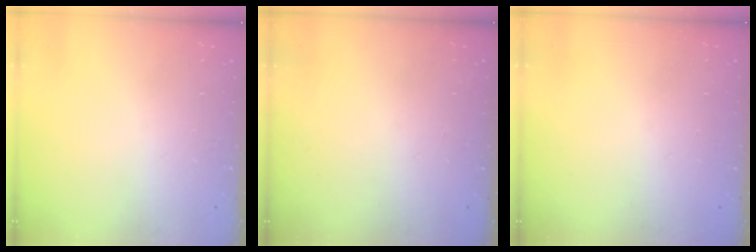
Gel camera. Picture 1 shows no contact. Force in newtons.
{"total": 0.0}
{"total": 1.0, "press": 0.0, "slide": 1.0}